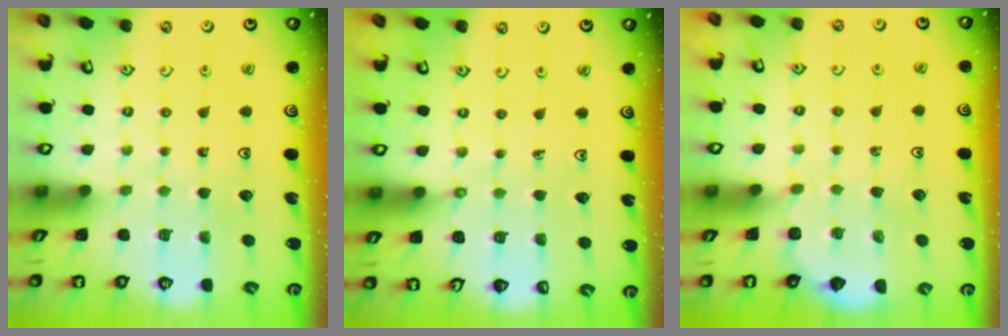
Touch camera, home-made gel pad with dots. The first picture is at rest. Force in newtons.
{"total": 2.7, "press": 2.7, "slide": 0.5}
{"total": 2.3, "press": 2.3, "slide": 0.2}